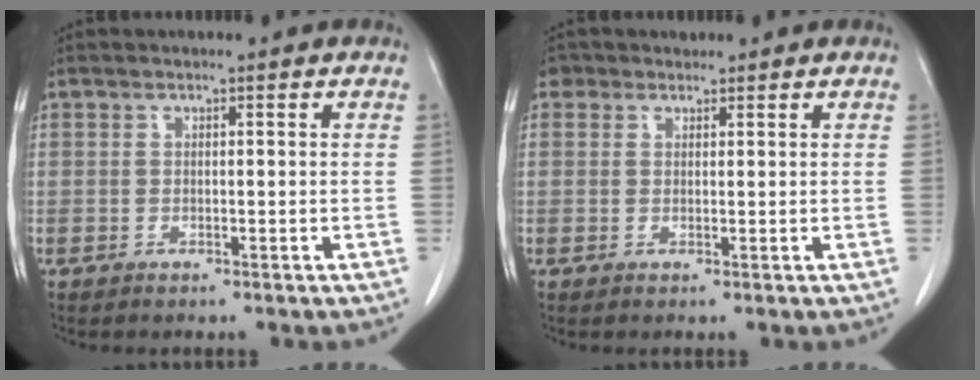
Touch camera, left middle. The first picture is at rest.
{"total": 1.8, "force": [1.2, 1.3, -0.1], "torque": [0.004, 0.012, 0.016]}